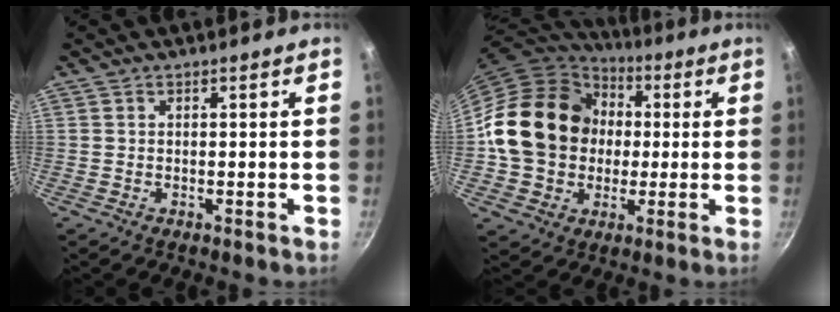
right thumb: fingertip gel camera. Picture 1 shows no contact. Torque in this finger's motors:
{"motor_torque": [0.91, 3.57, 0.92, -0.93, 0.20]}